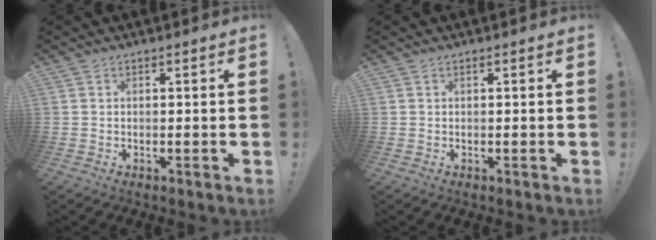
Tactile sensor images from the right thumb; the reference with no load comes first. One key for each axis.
{"total": 0.0}